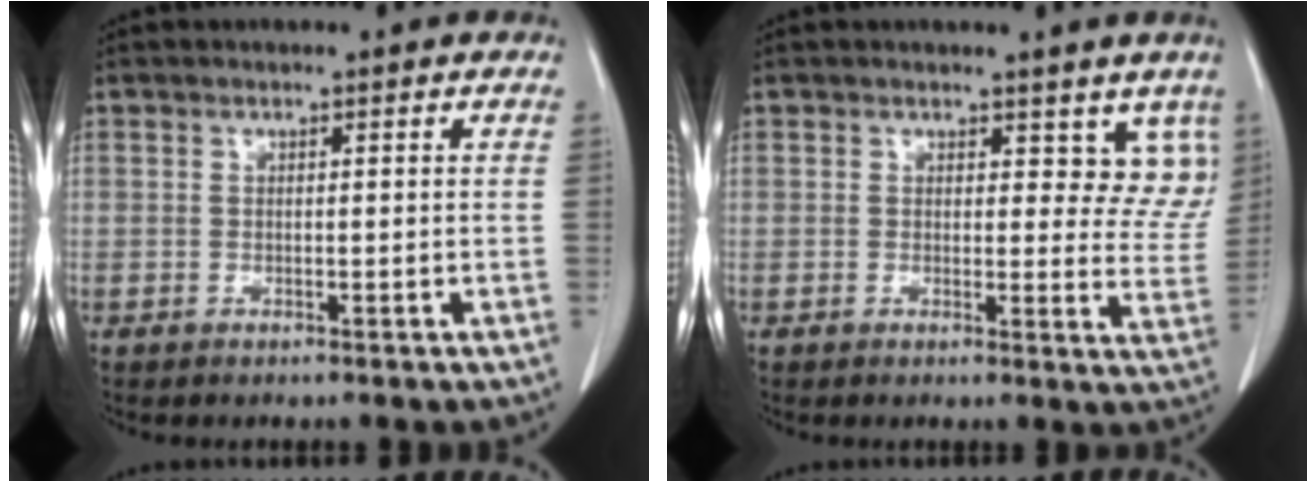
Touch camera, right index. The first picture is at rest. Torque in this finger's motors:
{"motor_torque": [0.18, 0.09, 0.09, -0.01]}